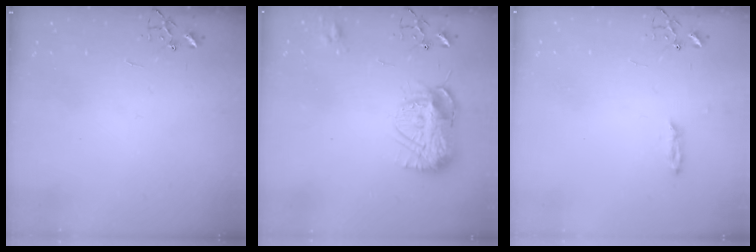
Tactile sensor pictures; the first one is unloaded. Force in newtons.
{"total": 12.6, "press": 12.6, "slide": 1.1}
{"total": 2.3, "press": 2.2, "slide": 0.4}